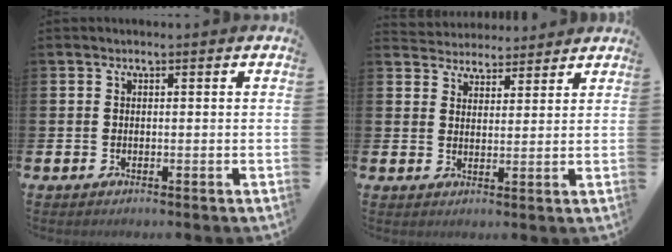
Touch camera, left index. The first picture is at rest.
{"total": 3.9, "force": [3.8, 1.0, -0.5], "torque": [-0.009, -0.018, 0.070]}